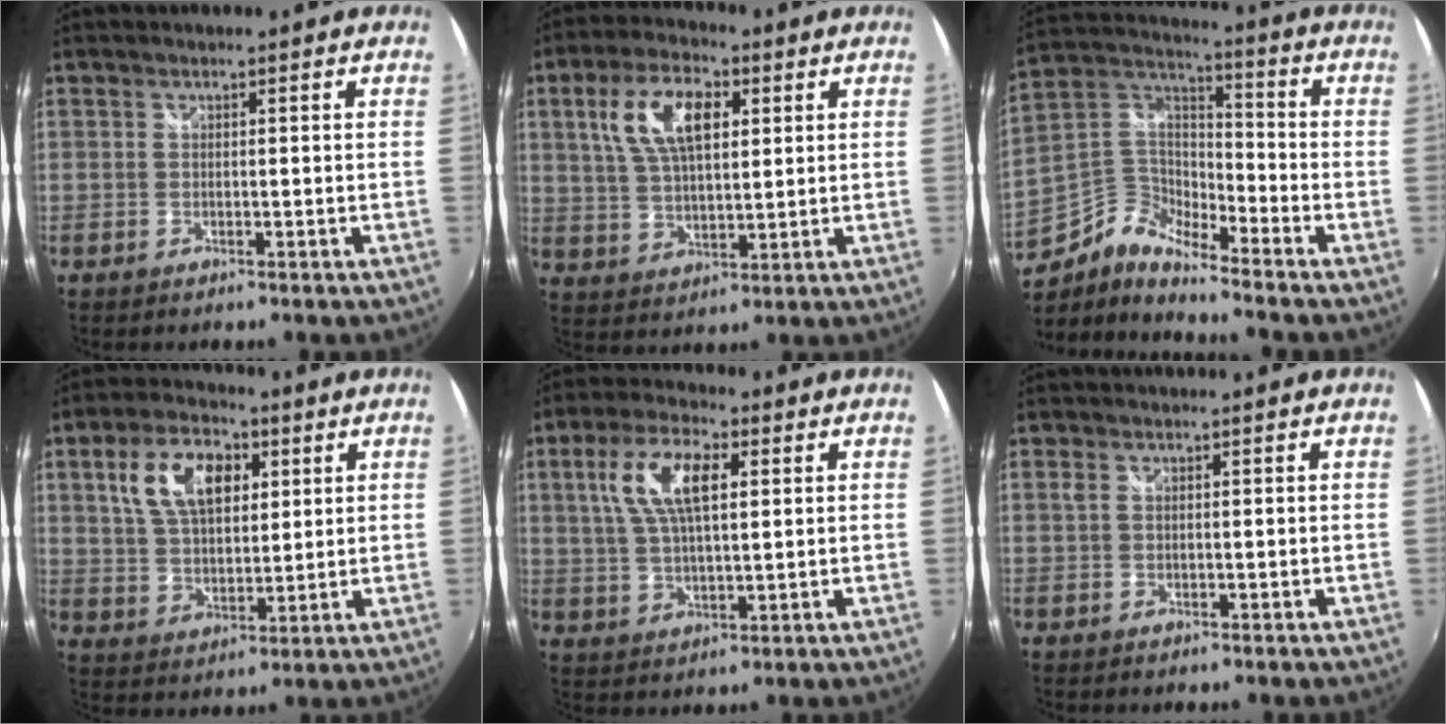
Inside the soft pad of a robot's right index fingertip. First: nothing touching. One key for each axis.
{"total": 11.7, "fx": 3.9, "fy": 5.6, "fz": 9.5, "tx": -0.185, "ty": 0.019, "tz": 0.075}
{"total": 9.3, "fx": -6.8, "fy": 3.8, "fz": 5.0, "tx": -0.123, "ty": 0.023, "tz": -0.153}
{"total": 12.5, "fx": 4.4, "fy": 7.0, "fz": 9.3, "tx": -0.181, "ty": 0.022, "tz": 0.083}
{"total": 10.8, "fx": 3.2, "fy": 4.4, "fz": 9.3, "tx": -0.183, "ty": 0.016, "tz": 0.062}
{"total": 0.6, "fx": 0.3, "fy": 0.2, "fz": 0.5, "tx": -0.011, "ty": 0.001, "tz": 0.003}